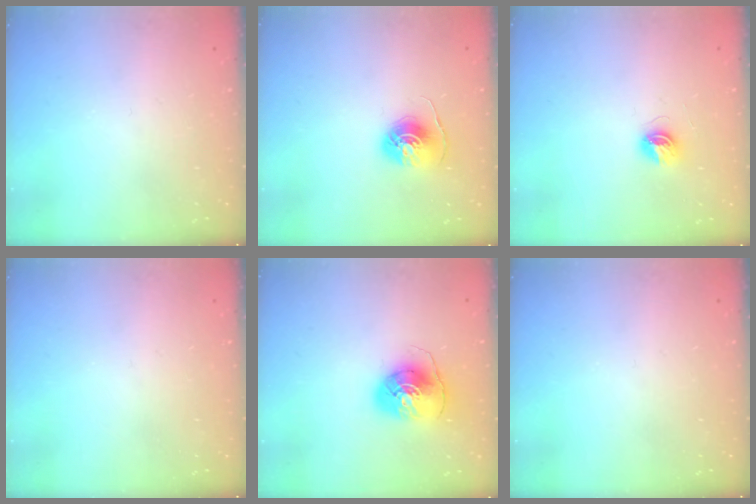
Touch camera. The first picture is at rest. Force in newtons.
{"total": 7.1, "press": 7.1, "slide": 0.4}
{"total": 5.6, "press": 5.6, "slide": 0.5}
{"total": 0.0}
{"total": 8.1, "press": 8.0, "slide": 1.2}
{"total": 0.0}